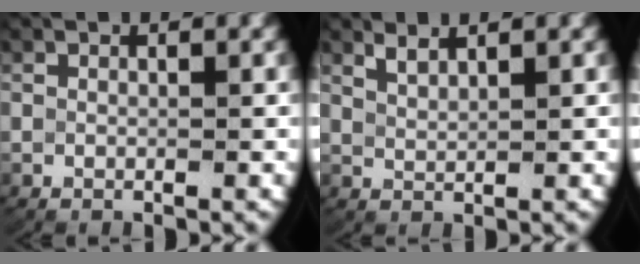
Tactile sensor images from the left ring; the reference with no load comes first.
{"total": 1.9, "force": [1.7, 0.1, 0.7], "torque": [-0.020, -0.003, 0.039]}